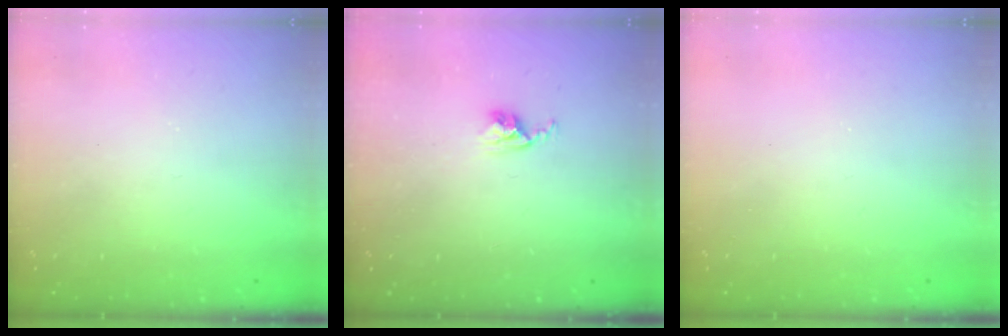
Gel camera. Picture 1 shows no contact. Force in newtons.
{"total": 2.8, "press": 2.7, "slide": 0.4}
{"total": 0.0}